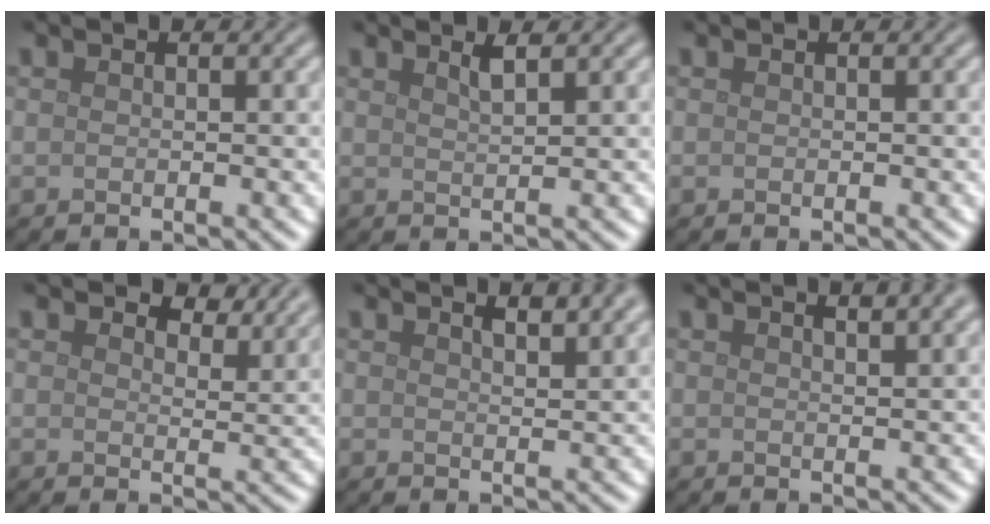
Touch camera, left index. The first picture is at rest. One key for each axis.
{"total": 1.6, "fx": 1.1, "fy": 0.4, "fz": 1.1, "tx": -0.010, "ty": 0.005, "tz": 0.014}
{"total": 0.0}
{"total": 3.9, "fx": 3.3, "fy": 1.4, "fz": 1.5, "tx": -0.031, "ty": -0.003, "tz": 0.042}
{"total": 4.0, "fx": 2.6, "fy": 1.3, "fz": 2.7, "tx": -0.015, "ty": 0.018, "tz": 0.018}
{"total": 2.7, "fx": 1.7, "fy": 0.8, "fz": 1.9, "tx": -0.011, "ty": 0.008, "tz": 0.014}